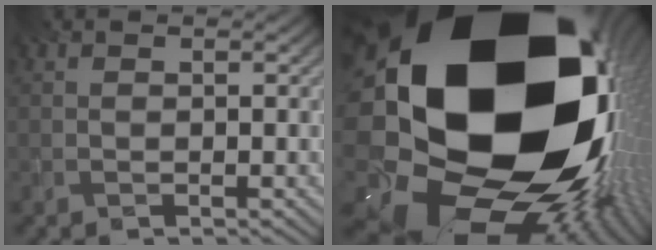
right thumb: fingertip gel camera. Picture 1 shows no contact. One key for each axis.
{"total": 24.1, "fx": 2.3, "fy": 18.1, "fz": 15.8, "tx": -0.281, "ty": -0.090, "tz": 0.002}